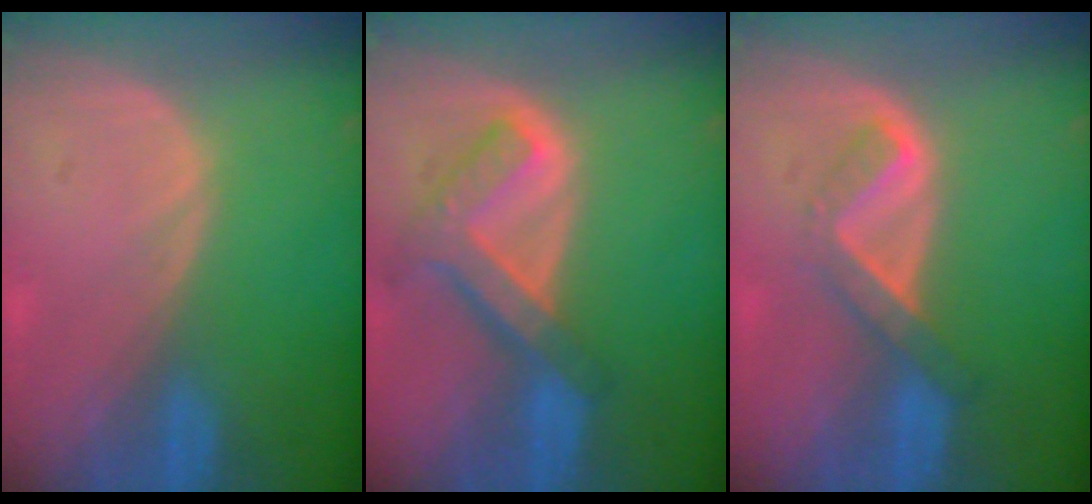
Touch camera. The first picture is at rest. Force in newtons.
{"total": 7.6, "press": 6.5, "slide": 4.0}
{"total": 5.2, "press": 4.5, "slide": 2.6}